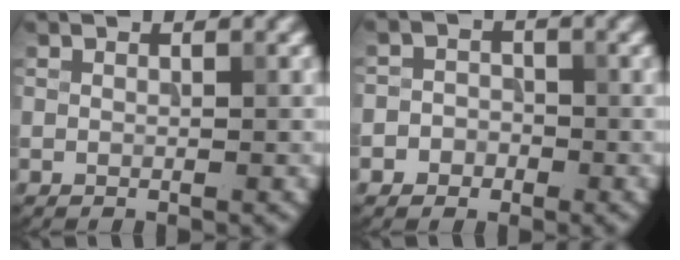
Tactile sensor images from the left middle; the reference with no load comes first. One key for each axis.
{"total": 2.3, "fx": -1.0, "fy": 2.1, "fz": 0.4, "tx": 0.024, "ty": 0.007, "tz": -0.032}